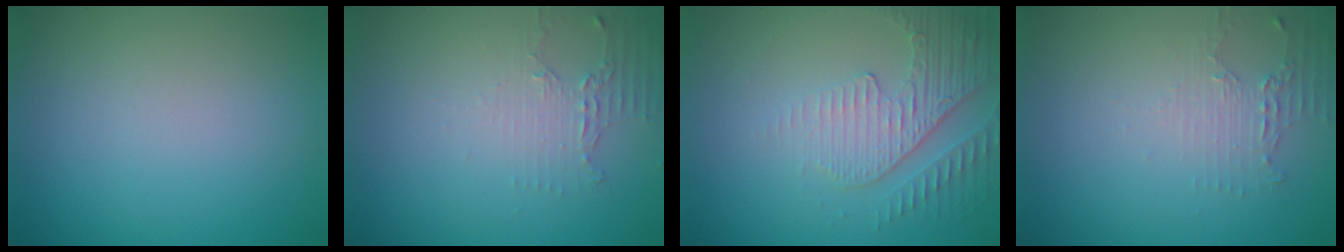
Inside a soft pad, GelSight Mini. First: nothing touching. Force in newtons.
{"total": 2.0, "press": 1.5, "slide": 1.3}
{"total": 4.9, "press": 3.3, "slide": 3.6}
{"total": 2.2, "press": 1.6, "slide": 1.5}